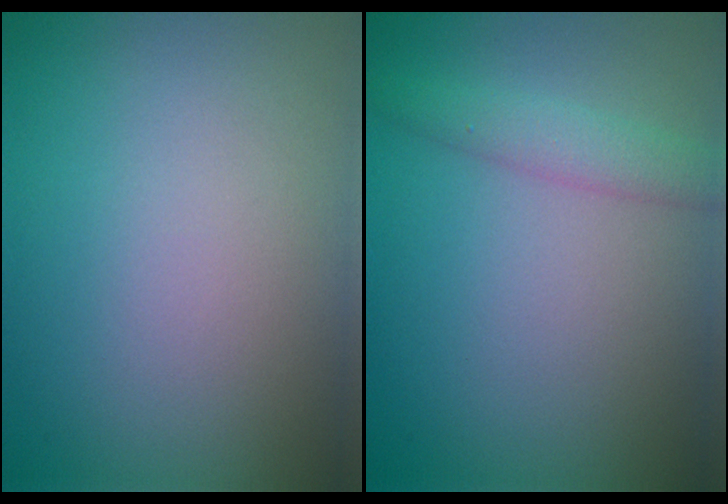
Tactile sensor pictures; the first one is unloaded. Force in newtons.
{"total": 2.2, "press": 2.2, "slide": 0.1}